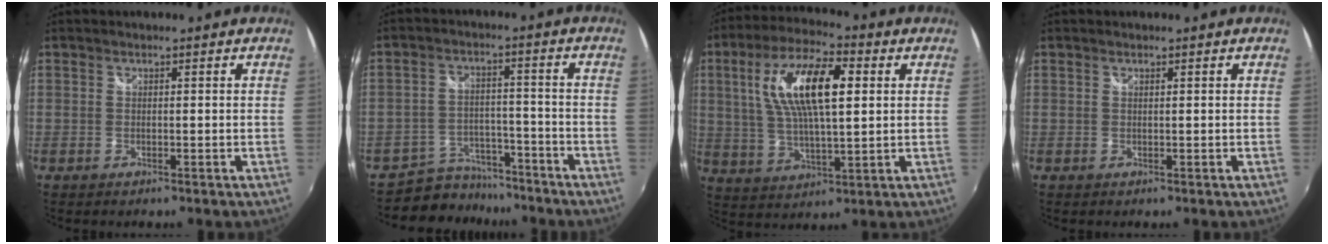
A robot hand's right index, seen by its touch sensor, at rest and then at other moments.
{"total": 9.1, "force": [-8.0, 4.4, 0.8], "torque": [-0.033, 0.019, -0.119]}
{"total": 15.5, "force": [4.1, 5.6, 13.9], "torque": [-0.261, 0.017, 0.073]}
{"total": 0.0}